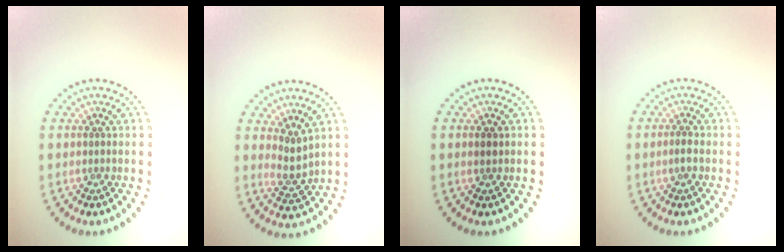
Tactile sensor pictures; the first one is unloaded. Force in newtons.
{"total": 2.0, "press": 1.6, "slide": 1.2}
{"total": 0.9, "press": 0.8, "slide": 0.3}
{"total": 1.0, "press": 1.0, "slide": 0.2}